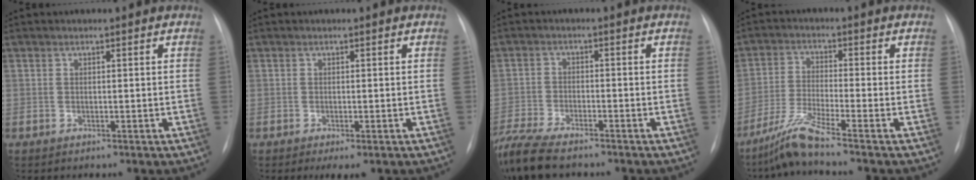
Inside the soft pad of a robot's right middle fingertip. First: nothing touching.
{"total": 2.6, "force": [-1.5, 0.7, 2.0], "torque": [-0.029, -0.006, -0.017]}
{"total": 11.5, "force": [-9.6, 2.5, 5.8], "torque": [-0.124, -0.022, -0.163]}
{"total": 6.2, "force": [-5.0, -1.7, 3.3], "torque": [-0.075, -0.033, -0.104]}